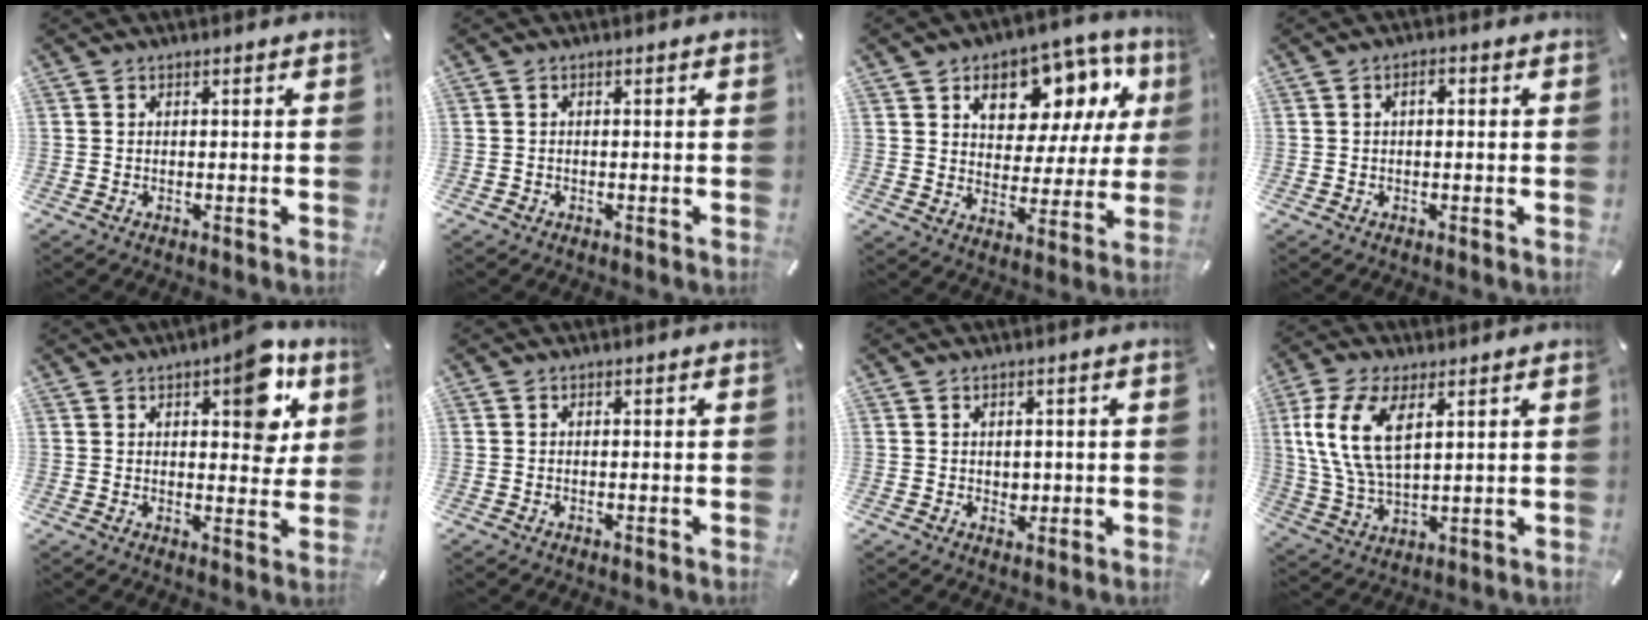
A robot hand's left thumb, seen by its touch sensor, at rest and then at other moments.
{"total": 0.6, "force": [-0.4, 0.4, 0.0], "torque": [0.000, 0.001, -0.008]}
{"total": 14.0, "force": [7.4, 9.2, 7.5], "torque": [-0.114, -0.043, 0.128]}
{"total": 1.7, "force": [0.1, 0.9, 1.5], "torque": [-0.022, 0.005, -0.002]}
{"total": 11.1, "force": [5.4, 5.3, 8.1], "torque": [-0.075, -0.031, 0.082]}
{"total": 0.0}
{"total": 2.0, "force": [0.2, 1.9, 0.7], "torque": [0.001, -0.004, -0.001]}
{"total": 12.1, "force": [4.6, 6.2, 9.4], "torque": [-0.225, -0.006, 0.079]}